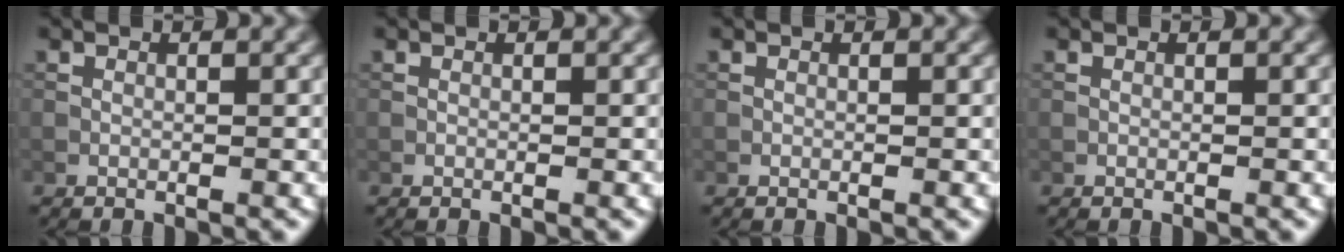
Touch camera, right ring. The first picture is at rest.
{"total": 0.0}
{"total": 0.0}
{"total": 0.0}